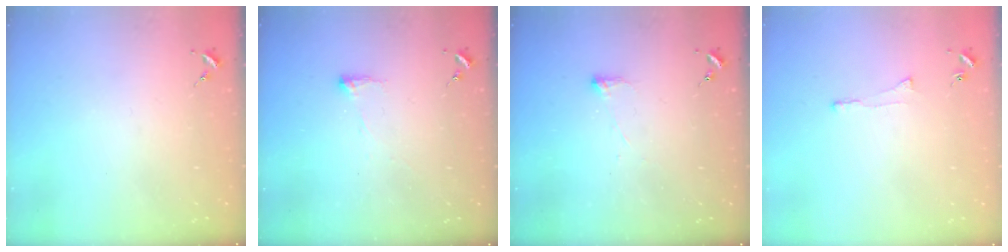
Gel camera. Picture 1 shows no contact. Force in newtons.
{"total": 3.9, "press": 3.8, "slide": 0.7}
{"total": 2.8, "press": 2.7, "slide": 0.7}
{"total": 5.1, "press": 5.1, "slide": 0.6}